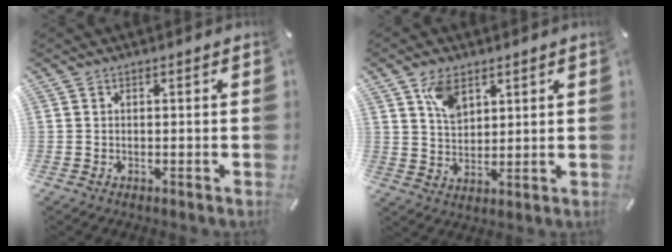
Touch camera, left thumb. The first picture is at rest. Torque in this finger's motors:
{"motor_torque": [0.63, 0.57, 0.77, -0.80, 0.21]}